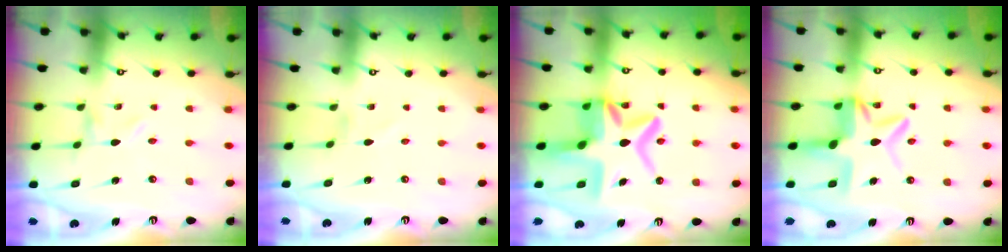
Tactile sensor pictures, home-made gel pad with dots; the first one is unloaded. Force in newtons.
{"total": 0.9, "press": 0.8, "slide": 0.1}
{"total": 15.3, "press": 15.1, "slide": 2.7}
{"total": 11.5, "press": 11.4, "slide": 1.4}